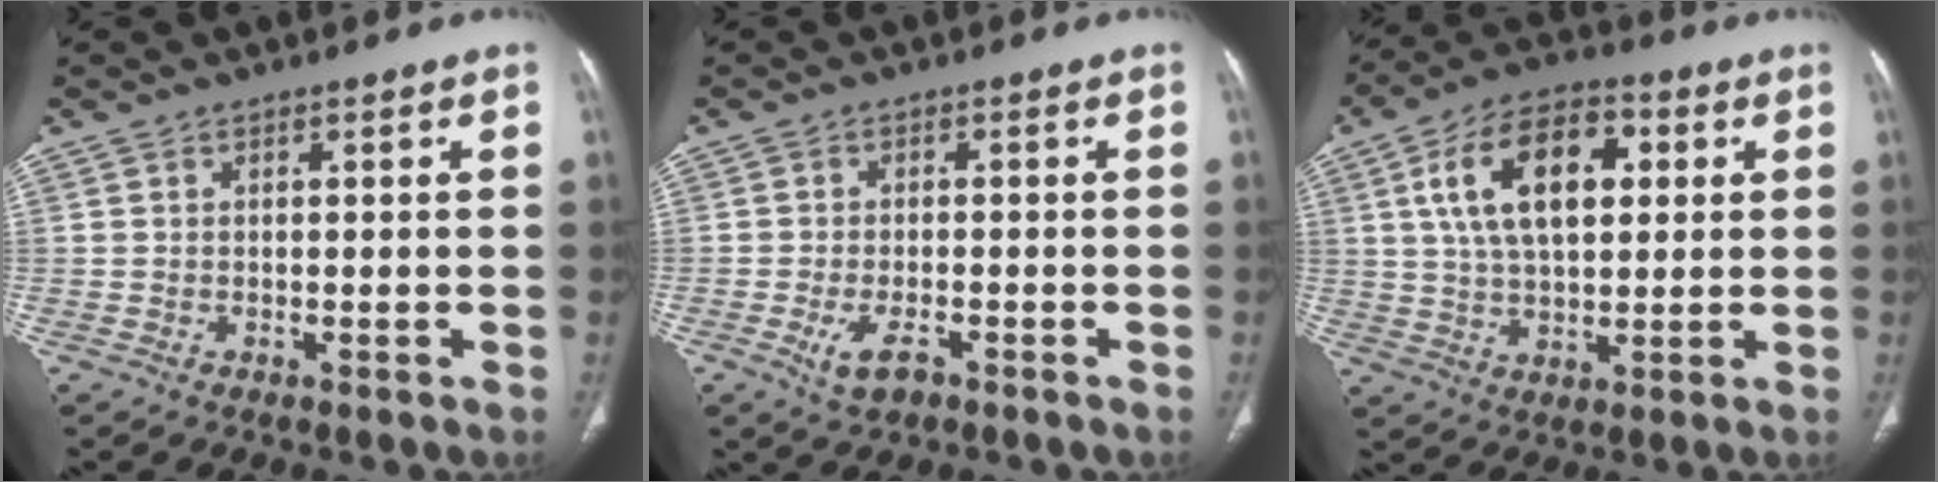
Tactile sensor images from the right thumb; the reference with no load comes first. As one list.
[{"total": 4.3, "force": [-2.2, 1.9, 3.2], "torque": [-0.062, 0.004, -0.035]}, {"total": 15.6, "force": [4.1, 8.7, 12.3], "torque": [-0.203, 0.011, 0.069]}]